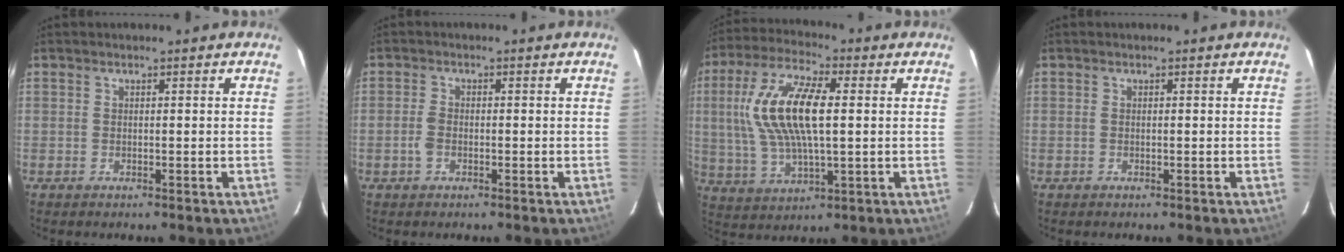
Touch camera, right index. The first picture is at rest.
{"total": 2.4, "force": [-0.8, 1.5, 1.7], "torque": [-0.043, 0.003, -0.016]}
{"total": 15.8, "force": [2.2, 6.0, 14.4], "torque": [-0.291, 0.012, 0.045]}
{"total": 0.0}